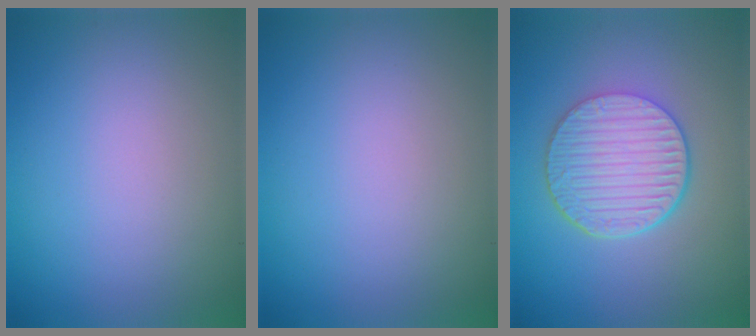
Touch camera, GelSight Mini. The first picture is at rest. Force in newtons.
{"total": 0.0}
{"total": 6.4, "press": 4.6, "slide": 4.5}